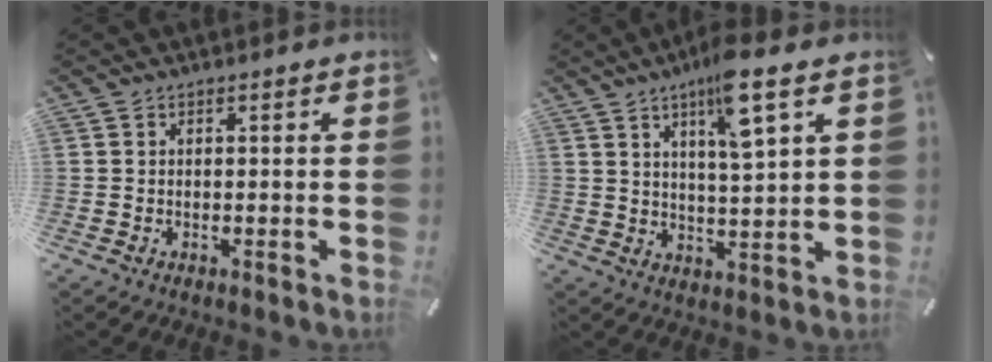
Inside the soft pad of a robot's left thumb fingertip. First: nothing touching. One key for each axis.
{"total": 10.2, "fx": 6.1, "fy": 1.9, "fz": 8.0, "tx": -0.129, "ty": -0.026, "tz": 0.100}